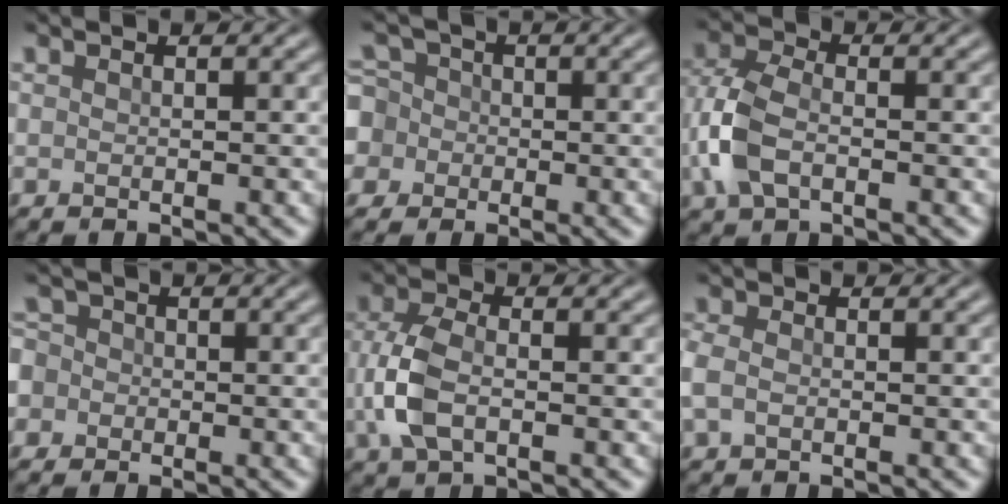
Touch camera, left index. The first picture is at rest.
{"total": 6.8, "force": [-1.4, 6.2, 2.3], "torque": [-0.061, 0.015, -0.062]}
{"total": 5.5, "force": [-1.3, 3.2, 4.2], "torque": [-0.112, 0.001, -0.035]}
{"total": 5.3, "force": [-1.3, 4.9, 1.6], "torque": [-0.040, 0.017, -0.058]}
{"total": 4.9, "force": [-0.7, 2.8, 4.0], "torque": [-0.102, -0.005, -0.017]}
{"total": 2.1, "force": [-0.6, 1.5, 1.3], "torque": [-0.035, -0.001, -0.016]}